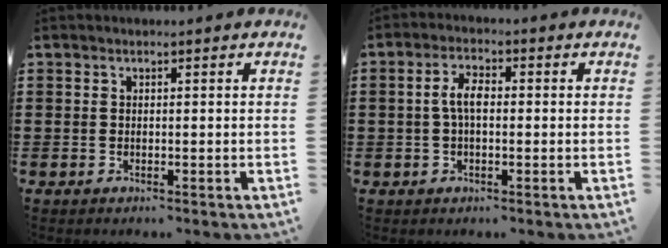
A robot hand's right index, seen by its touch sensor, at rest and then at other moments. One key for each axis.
{"total": 4.0, "fx": -0.1, "fy": 1.8, "fz": 3.6, "tx": -0.083, "ty": 0.001, "tz": -0.008}